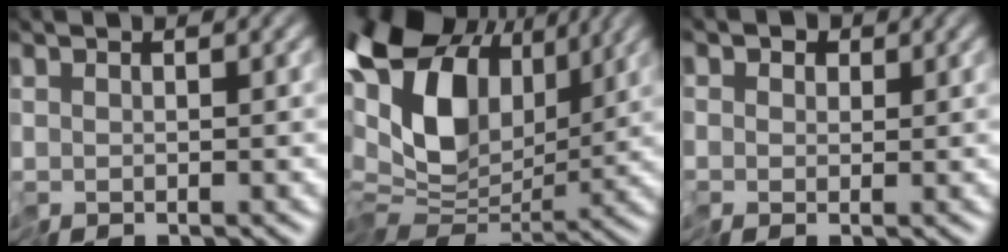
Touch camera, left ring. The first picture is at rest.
{"total": 13.4, "force": [3.3, 8.2, 10.1], "torque": [-0.187, 0.016, 0.056]}
{"total": 1.5, "force": [0.1, 1.4, 0.5], "torque": [-0.006, 0.003, -0.005]}